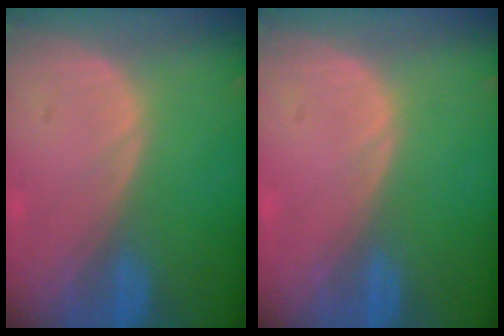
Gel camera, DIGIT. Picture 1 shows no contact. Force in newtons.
{"total": 0.0}